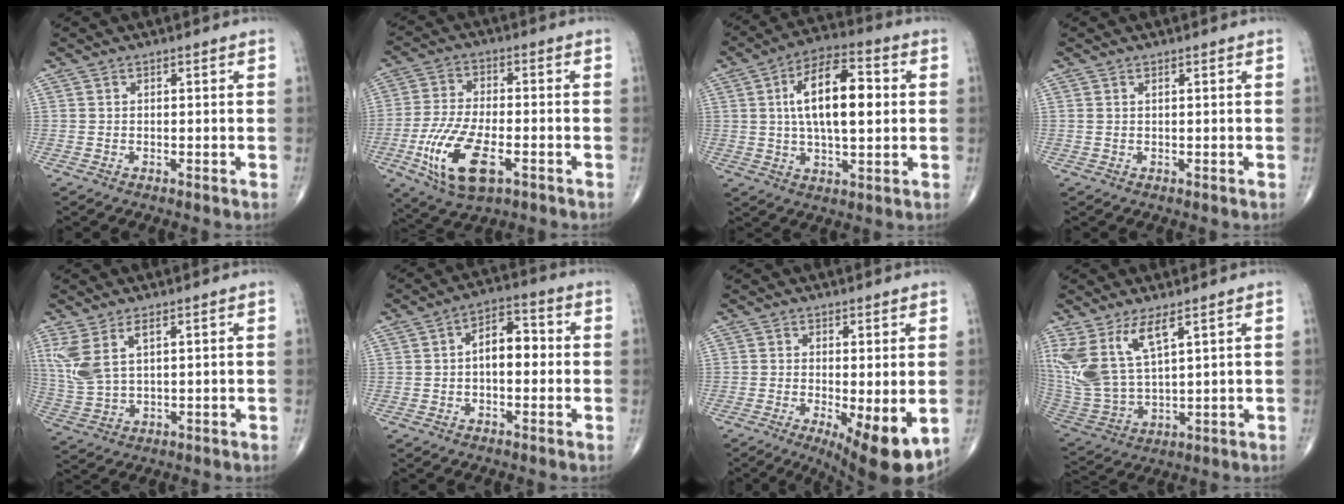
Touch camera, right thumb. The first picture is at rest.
{"total": 14.1, "force": [-5.1, 6.2, 11.6], "torque": [-0.237, 0.005, -0.088]}
{"total": 15.5, "force": [2.2, 6.8, 13.8], "torque": [-0.225, 0.013, 0.034]}
{"total": 0.5, "force": [0.3, 0.1, 0.4], "torque": [-0.015, 0.006, 0.007]}
{"total": 7.8, "force": [3.4, 3.2, 6.2], "torque": [-0.154, -0.006, 0.081]}
{"total": 7.6, "force": [0.0, 4.3, 6.2], "torque": [-0.080, 0.026, -0.009]}
{"total": 10.2, "force": [-2.6, 3.1, 9.4], "torque": [-0.137, -0.023, -0.031]}
{"total": 13.4, "force": [6.8, 5.2, 10.4], "torque": [-0.228, -0.030, 0.154]}